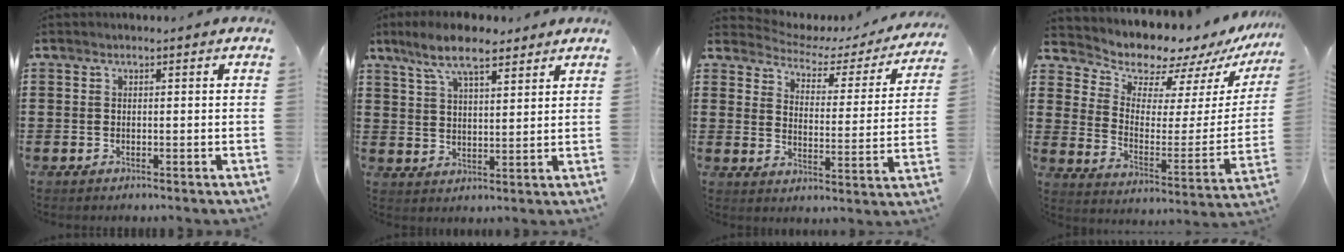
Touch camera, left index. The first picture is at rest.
{"total": 8.3, "force": [6.3, 2.3, 4.9], "torque": [-0.111, -0.004, 0.115]}
{"total": 3.0, "force": [2.8, 1.1, 0.5], "torque": [-0.033, -0.023, 0.039]}
{"total": 8.2, "force": [7.7, 2.5, 1.3], "torque": [-0.057, -0.073, 0.133]}